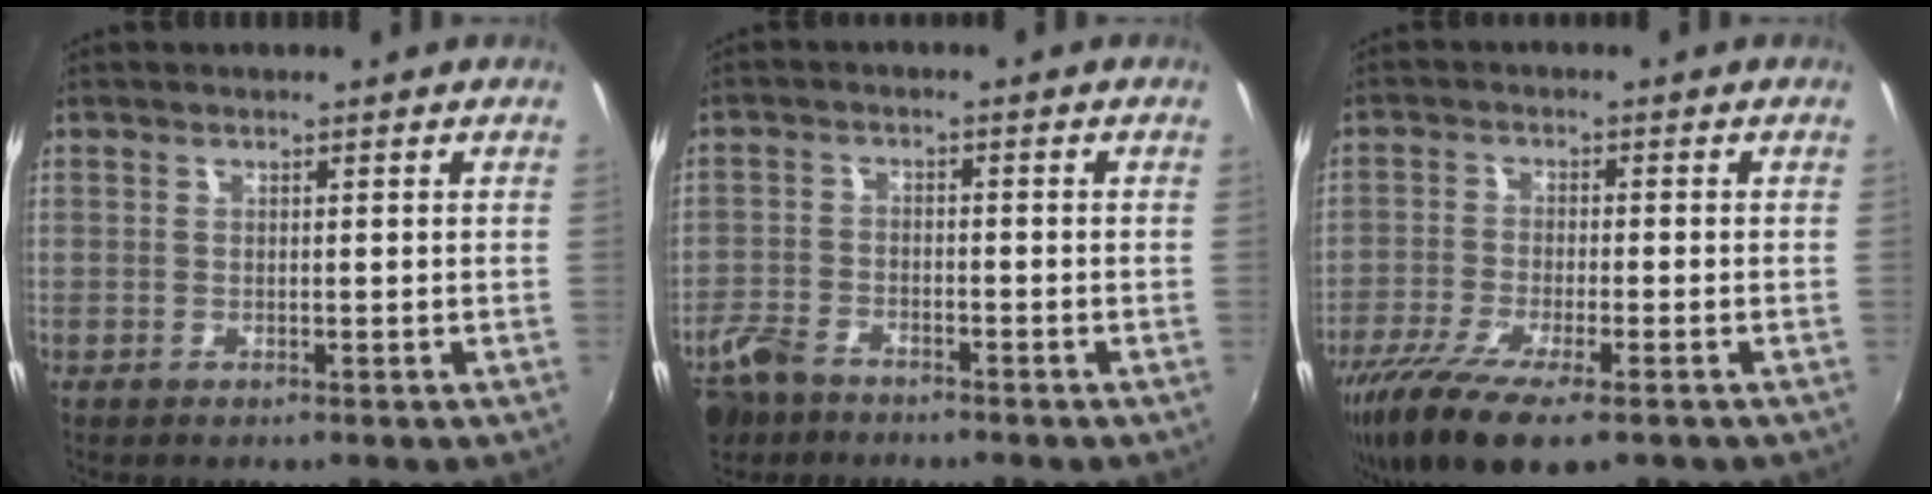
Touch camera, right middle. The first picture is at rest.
{"total": 6.7, "force": [-5.0, 3.5, 2.7], "torque": [-0.080, 0.001, -0.093]}
{"total": 12.2, "force": [-8.1, 3.3, 8.5], "torque": [-0.184, -0.045, -0.147]}